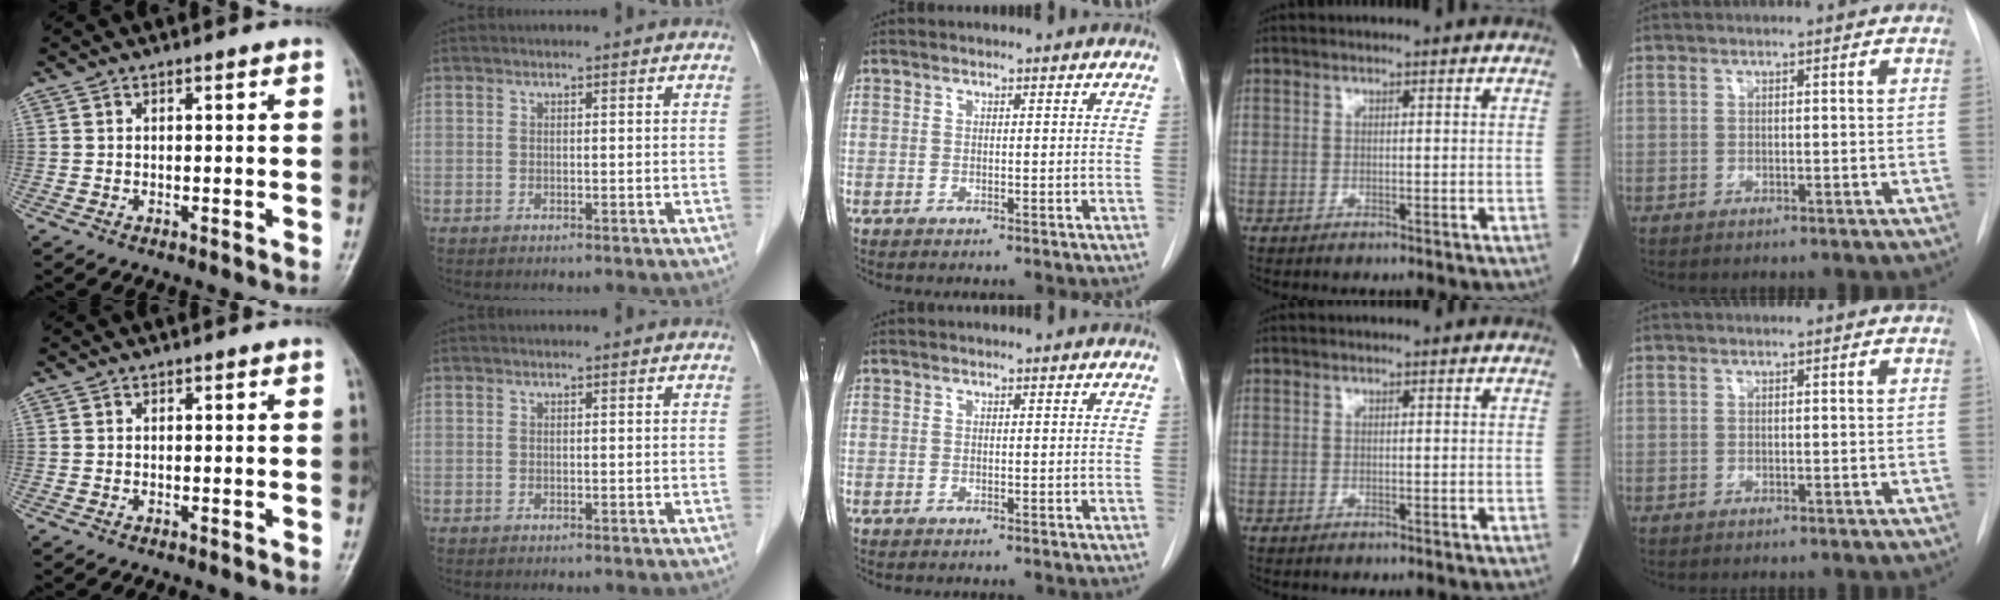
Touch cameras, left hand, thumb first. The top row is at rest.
{}